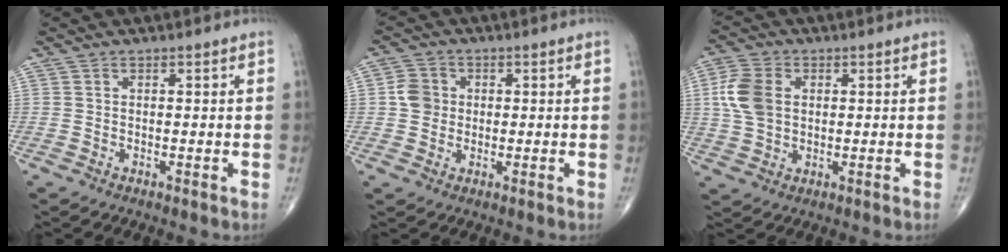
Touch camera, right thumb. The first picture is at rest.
{"total": 4.6, "force": [0.2, 4.1, 2.0], "torque": [-0.023, 0.006, -0.002]}
{"total": 8.5, "force": [1.3, 6.0, 5.9], "torque": [-0.122, 0.006, 0.026]}